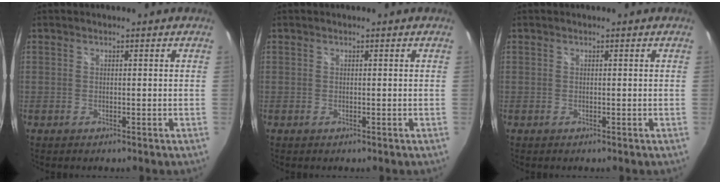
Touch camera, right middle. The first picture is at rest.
{"total": 0.0}
{"total": 0.0}